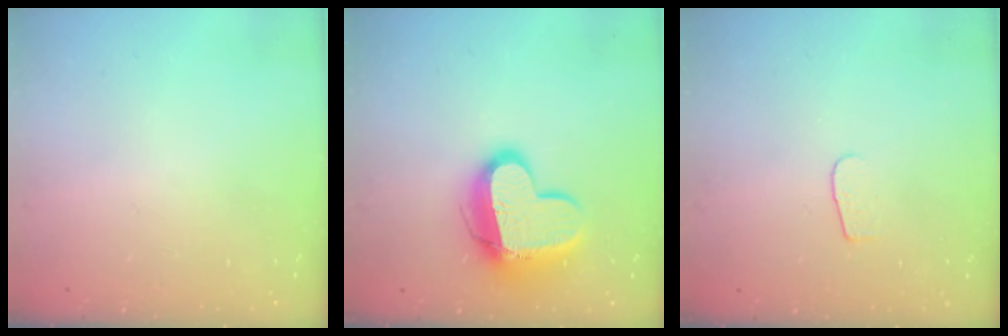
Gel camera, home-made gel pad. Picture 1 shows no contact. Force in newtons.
{"total": 14.4, "press": 14.3, "slide": 1.4}
{"total": 4.2, "press": 4.2, "slide": 0.4}